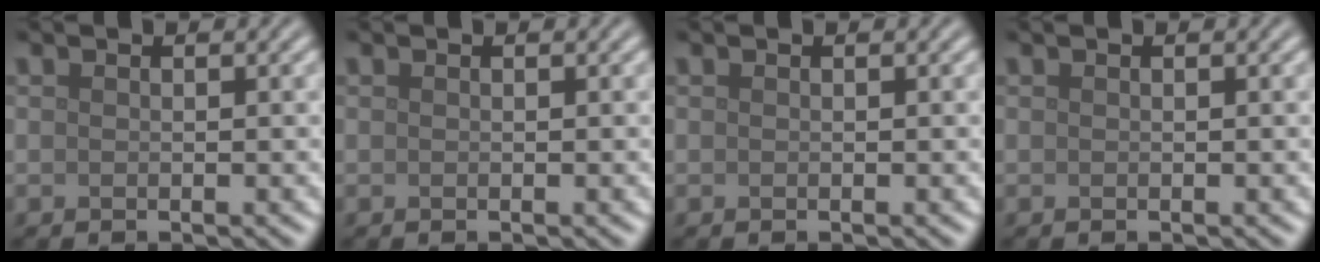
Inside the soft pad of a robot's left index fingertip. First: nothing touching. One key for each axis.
{"total": 0.0}
{"total": 0.0}
{"total": 0.0}